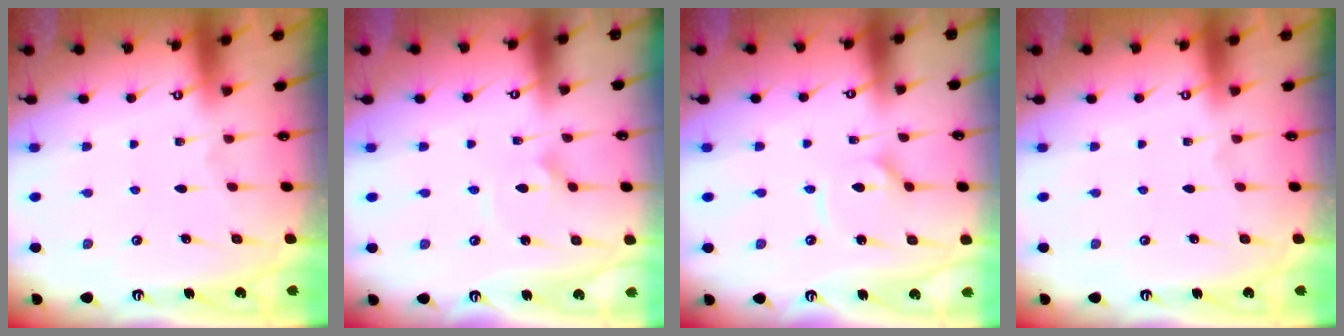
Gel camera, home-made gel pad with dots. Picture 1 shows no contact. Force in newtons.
{"total": 2.5, "press": 2.5, "slide": 0.1}
{"total": 3.6, "press": 3.6, "slide": 0.4}
{"total": 0.0}